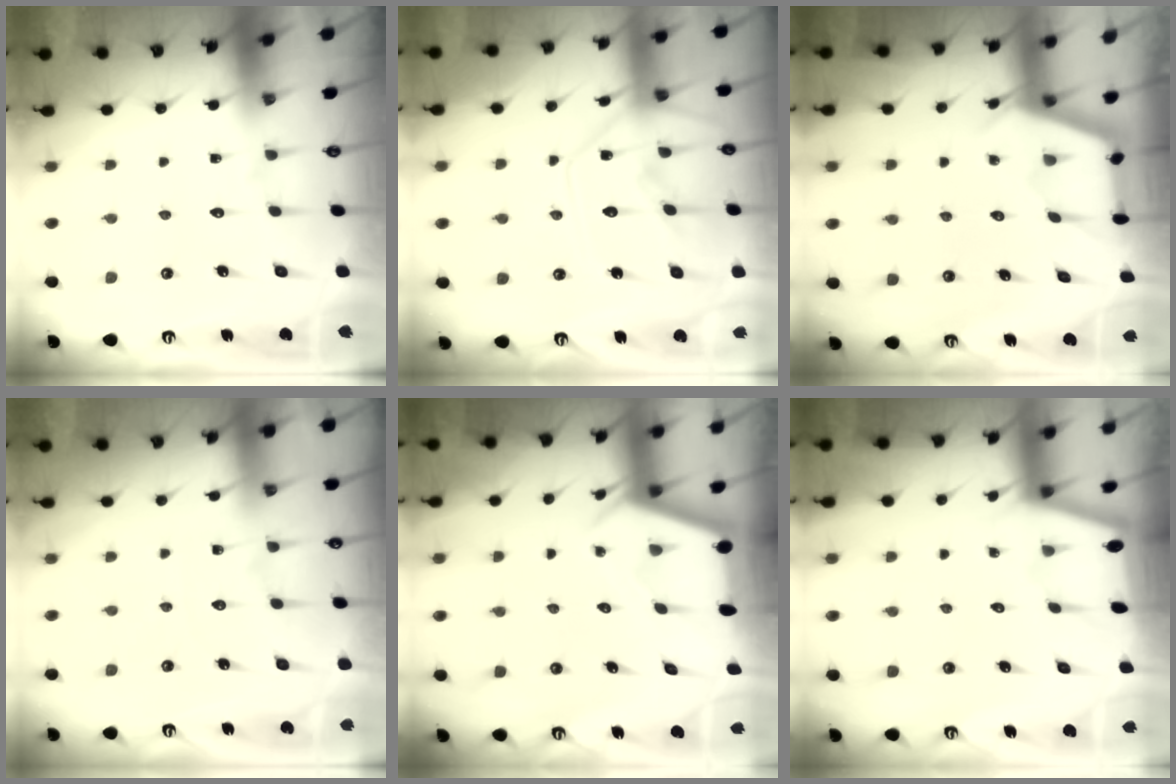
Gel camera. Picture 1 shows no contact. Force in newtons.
{"total": 12.4, "press": 12.3, "slide": 1.6}
{"total": 2.8, "press": 2.8, "slide": 0.4}
{"total": 1.5, "press": 1.4, "slide": 0.2}
{"total": 2.2, "press": 2.2, "slide": 0.3}
{"total": 1.1, "press": 1.0, "slide": 0.2}